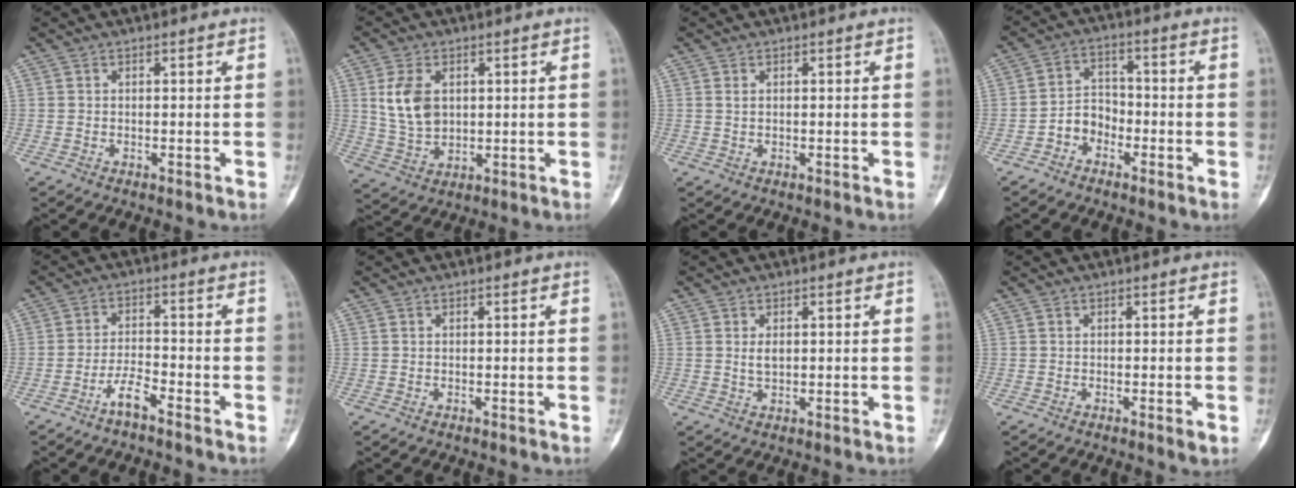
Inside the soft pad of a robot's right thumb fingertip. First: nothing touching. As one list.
[{"total": 8.6, "force": [2.1, 5.7, 6.1], "torque": [-0.111, -0.006, 0.052]}, {"total": 0.8, "force": [0.3, 0.4, 0.5], "torque": [-0.013, 0.003, 0.008]}, {"total": 5.4, "force": [-2.7, 4.1, 2.2], "torque": [-0.016, 0.033, -0.059]}, {"total": 4.3, "force": [-3.1, 0.9, 2.7], "torque": [-0.051, 0.026, -0.061]}, {"total": 0.0}, {"total": 2.1, "force": [0.5, 1.2, 1.7], "torque": [-0.027, -0.004, 0.010]}, {"total": 1.2, "force": [-0.4, 0.2, 1.2], "torque": [-0.017, -0.003, -0.004]}]